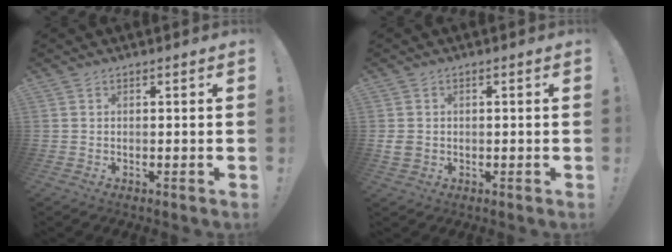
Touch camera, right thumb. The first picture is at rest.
{"total": 3.4, "force": [0.0, 2.8, 1.9], "torque": [-0.046, -0.002, -0.001]}